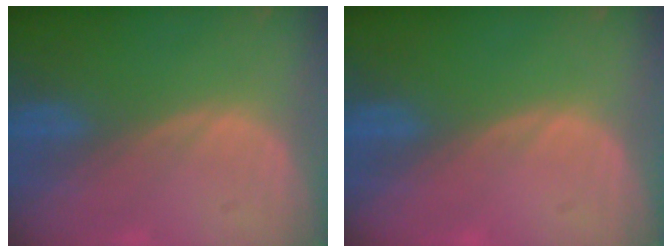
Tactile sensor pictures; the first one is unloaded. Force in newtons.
{"total": 0.0}